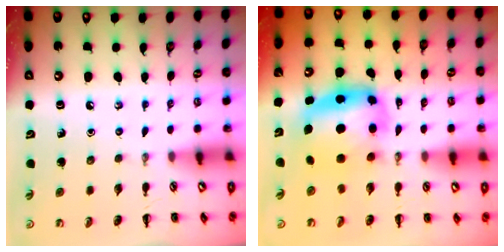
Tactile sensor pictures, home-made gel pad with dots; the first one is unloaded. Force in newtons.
{"total": 6.6, "press": 6.4, "slide": 1.6}